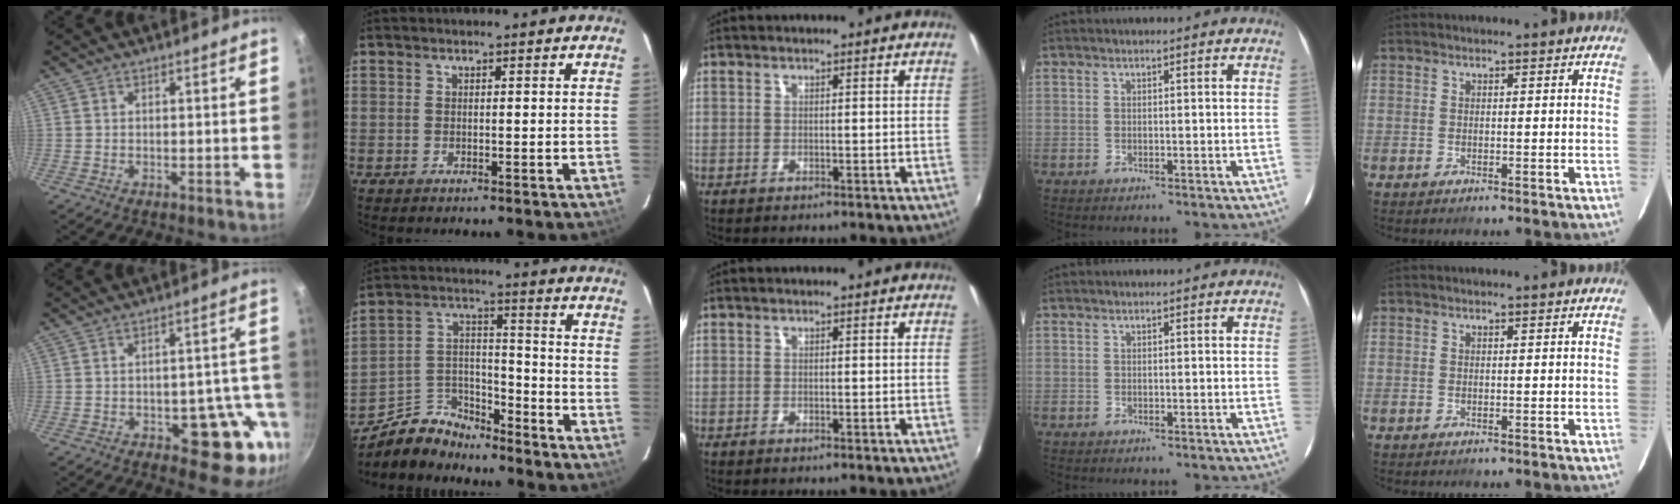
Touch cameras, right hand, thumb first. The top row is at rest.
{"thumb": {"total": 12.7, "force": [-5.0, 6.6, 9.7], "torque": [-0.059, 0.031, -0.059]}, "index": {"total": 9.9, "force": [-8.4, 4.3, 2.9], "torque": [-0.067, 0.037, -0.151]}}